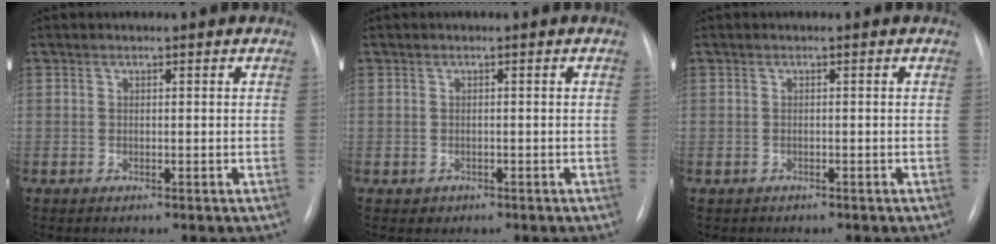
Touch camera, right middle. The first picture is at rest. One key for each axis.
{"total": 0.9, "fx": -0.5, "fy": 0.8, "fz": 0.0, "tx": -0.003, "ty": 0.002, "tz": -0.006}
{"total": 0.7, "fx": -0.4, "fy": 0.5, "fz": -0.1, "tx": -0.009, "ty": 0.003, "tz": -0.007}